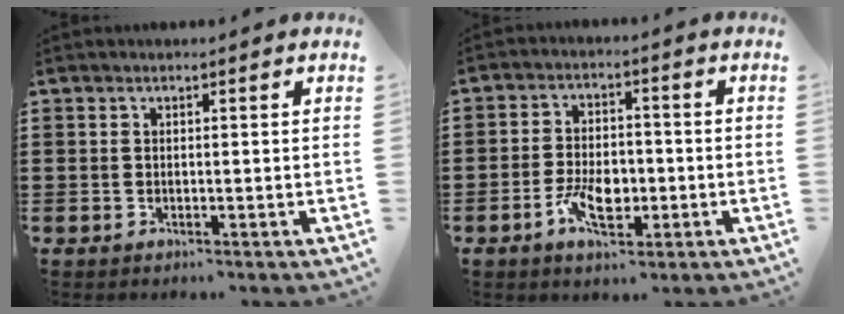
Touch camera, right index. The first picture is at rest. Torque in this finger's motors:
{"motor_torque": [1.94, 0.20, 0.31, 0.16]}